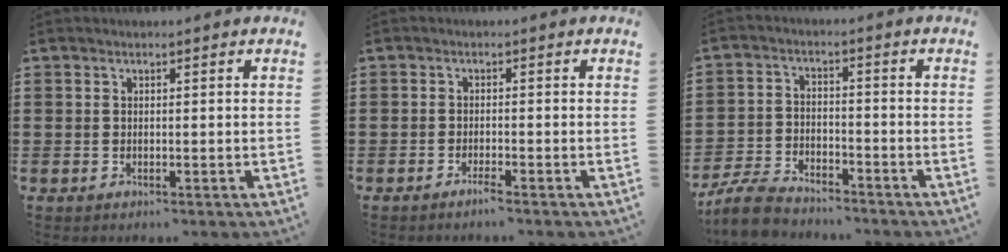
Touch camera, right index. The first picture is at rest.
{"total": 1.6, "force": [-1.4, -0.1, 0.8], "torque": [-0.015, -0.005, -0.025]}
{"total": 5.9, "force": [-5.6, 1.2, 1.6], "torque": [-0.052, 0.002, -0.114]}